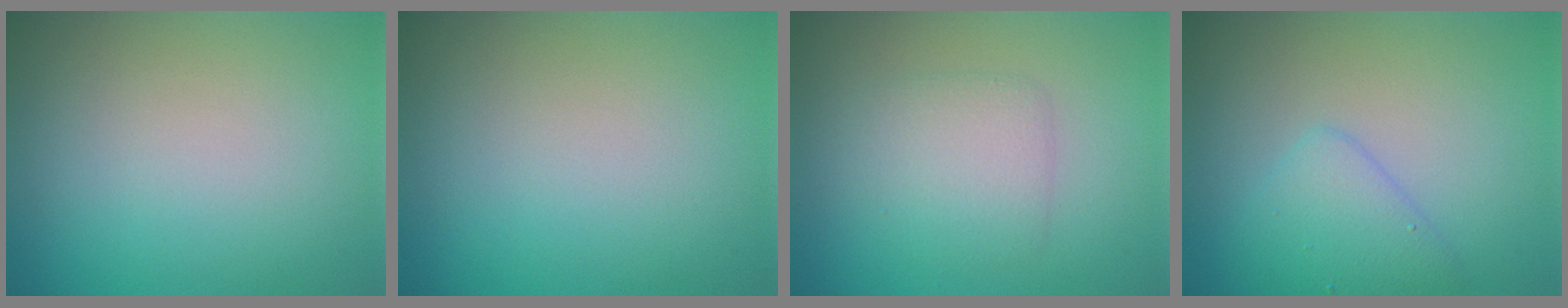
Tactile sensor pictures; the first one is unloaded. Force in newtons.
{"total": 0.0}
{"total": 2.8, "press": 2.8, "slide": 0.1}
{"total": 2.9, "press": 2.9, "slide": 0.1}